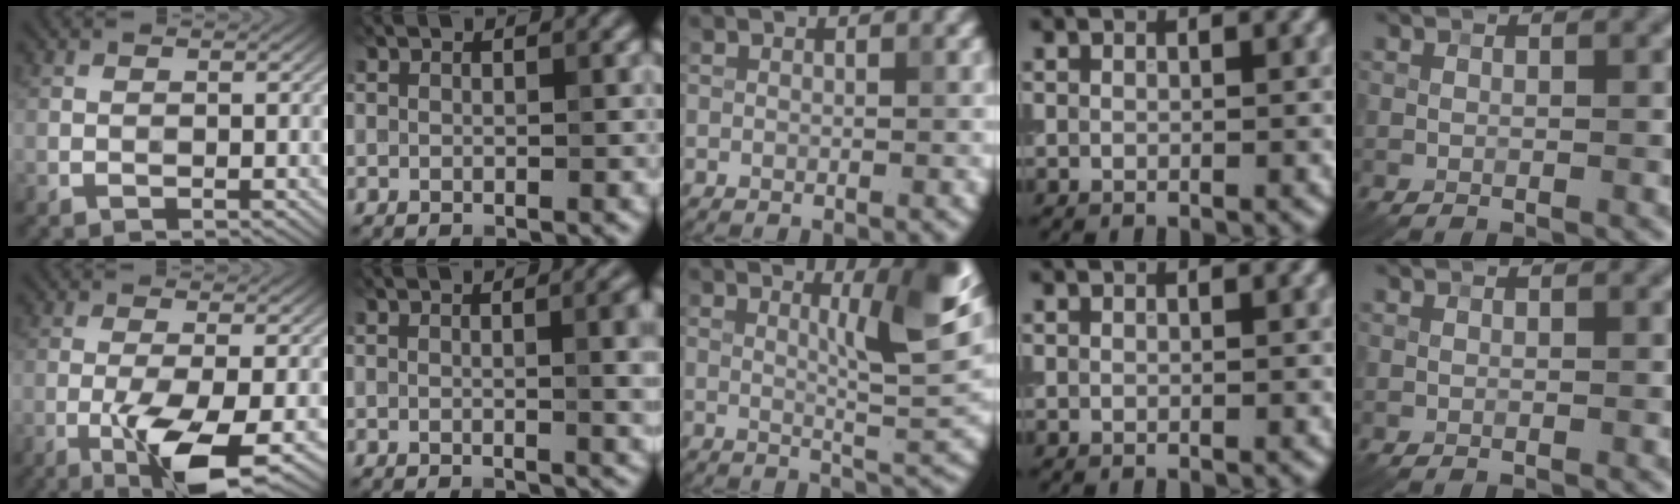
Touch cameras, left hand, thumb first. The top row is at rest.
{"thumb": {"total": 8.0, "force": [-3.4, 1.6, 7.1], "torque": [-0.125, -0.001, -0.063]}, "index": {"total": 5.0, "force": [0.5, 1.8, 4.6], "torque": [-0.039, 0.007, 0.007]}, "middle": {"total": 7.1, "force": [2.8, 1.1, 6.5], "torque": [-0.086, -0.005, 0.047]}}